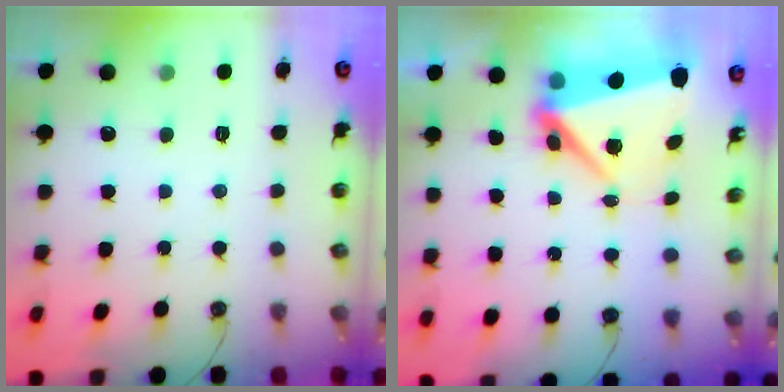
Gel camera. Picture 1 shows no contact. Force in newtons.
{"total": 8.9, "press": 8.9, "slide": 0.8}